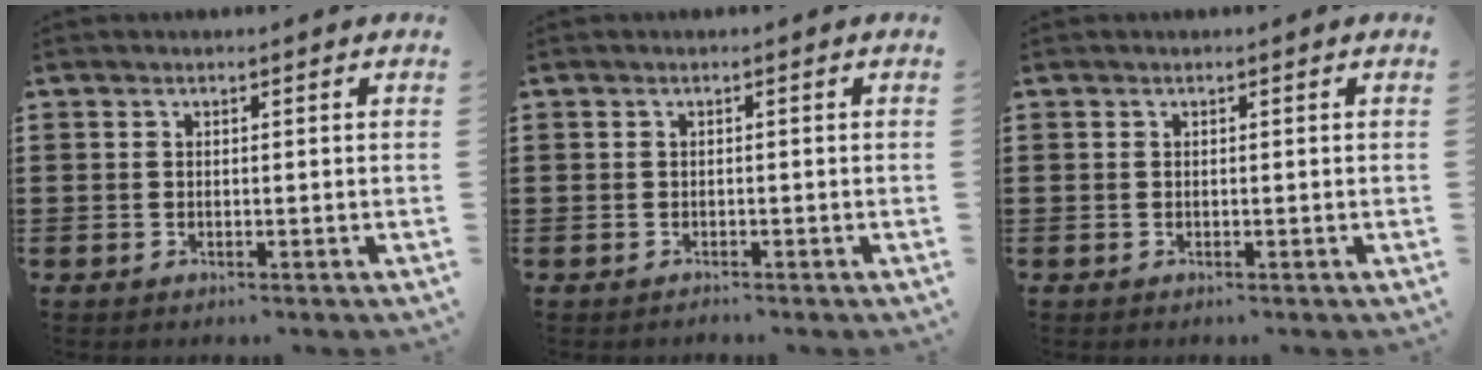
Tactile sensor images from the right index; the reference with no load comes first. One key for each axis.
{"total": 0.6, "fx": -0.5, "fy": 0.3, "fz": -0.1, "tx": 0.002, "ty": 0.004, "tz": -0.013}
{"total": 0.0}